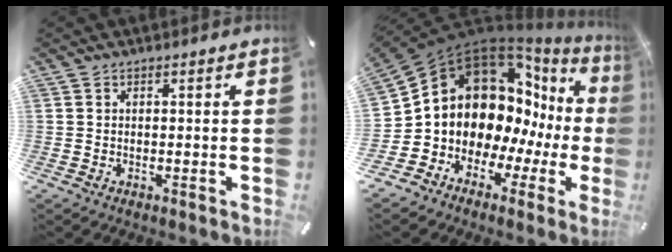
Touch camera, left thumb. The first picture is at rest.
{"total": 14.0, "force": [3.7, 11.3, 7.5], "torque": [-0.138, -0.077, 0.079]}